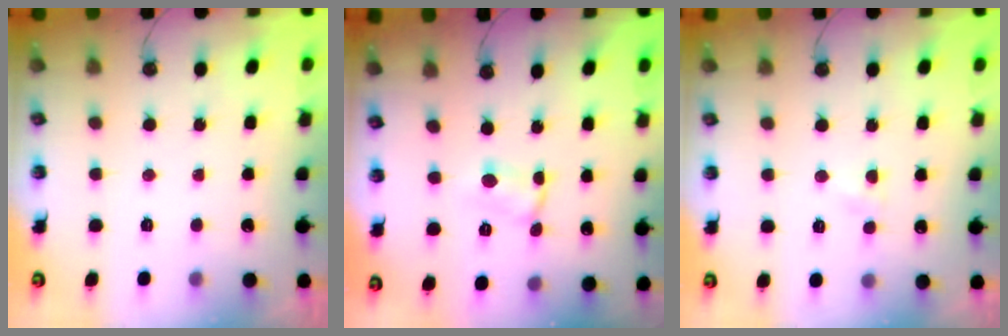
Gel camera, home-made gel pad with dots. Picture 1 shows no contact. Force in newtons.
{"total": 1.0, "press": 1.0, "slide": 0.2}
{"total": 2.9, "press": 2.9, "slide": 0.4}